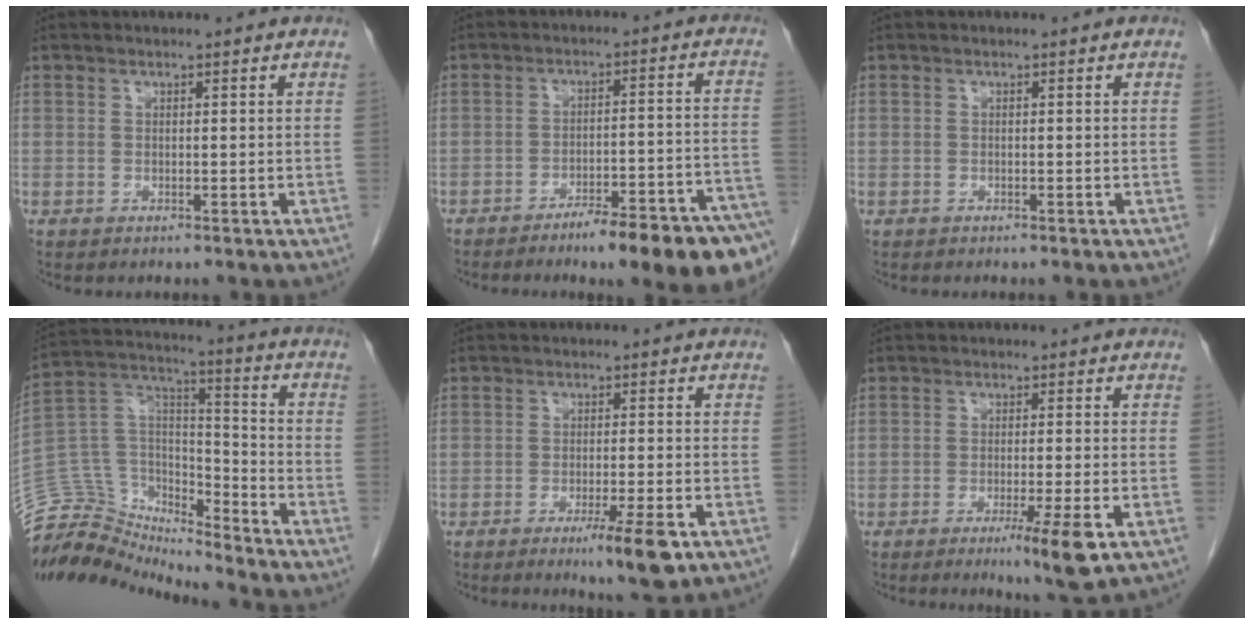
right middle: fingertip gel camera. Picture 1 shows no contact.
{"total": 14.8, "force": [-10.7, 0.7, 10.1], "torque": [-0.080, 0.022, -0.155]}
{"total": 0.0}
{"total": 15.6, "force": [-15.5, 2.0, 0.7], "torque": [-0.016, 0.068, -0.282]}
{"total": 6.3, "force": [-3.4, 0.0, 5.3], "torque": [-0.080, -0.015, -0.049]}
{"total": 6.1, "force": [-3.0, -0.6, 5.3], "torque": [-0.081, -0.020, -0.045]}